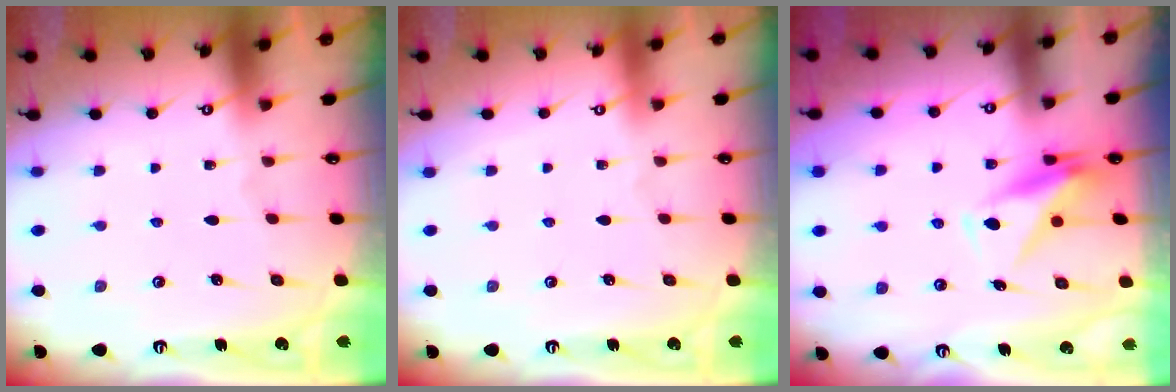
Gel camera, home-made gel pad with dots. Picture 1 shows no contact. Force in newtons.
{"total": 4.0, "press": 4.0, "slide": 0.1}
{"total": 10.4, "press": 10.3, "slide": 1.7}